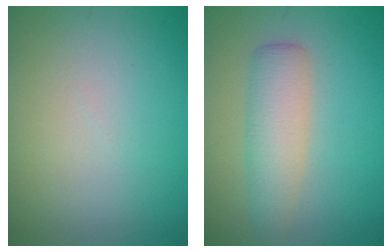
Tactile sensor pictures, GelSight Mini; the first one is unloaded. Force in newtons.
{"total": 3.9, "press": 3.9, "slide": 0.1}